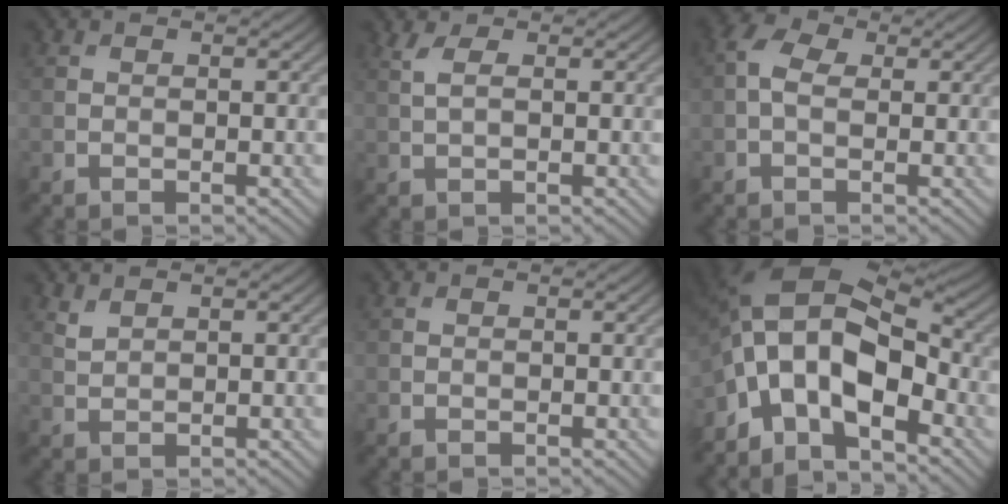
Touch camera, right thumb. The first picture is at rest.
{"total": 2.0, "force": [0.9, 0.8, 1.6], "torque": [-0.045, 0.003, 0.017]}
{"total": 3.2, "force": [0.0, 2.0, 2.5], "torque": [-0.061, 0.007, -0.011]}
{"total": 1.4, "force": [1.2, 0.4, 0.6], "torque": [-0.023, -0.001, 0.029]}
{"total": 0.0}
{"total": 13.5, "force": [-4.6, 7.2, 10.5], "torque": [-0.206, -0.012, -0.093]}